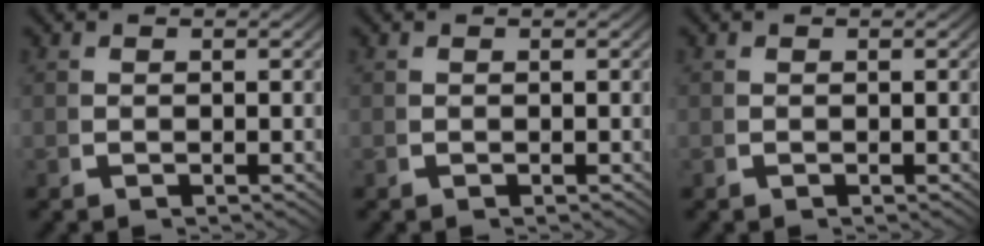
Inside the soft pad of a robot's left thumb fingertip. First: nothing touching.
{"total": 0.0}
{"total": 0.0}